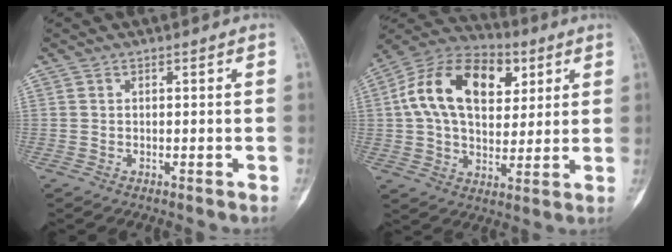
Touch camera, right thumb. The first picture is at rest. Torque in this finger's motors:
{"motor_torque": [1.46, 1.90, 0.78, -0.46, 0.50]}